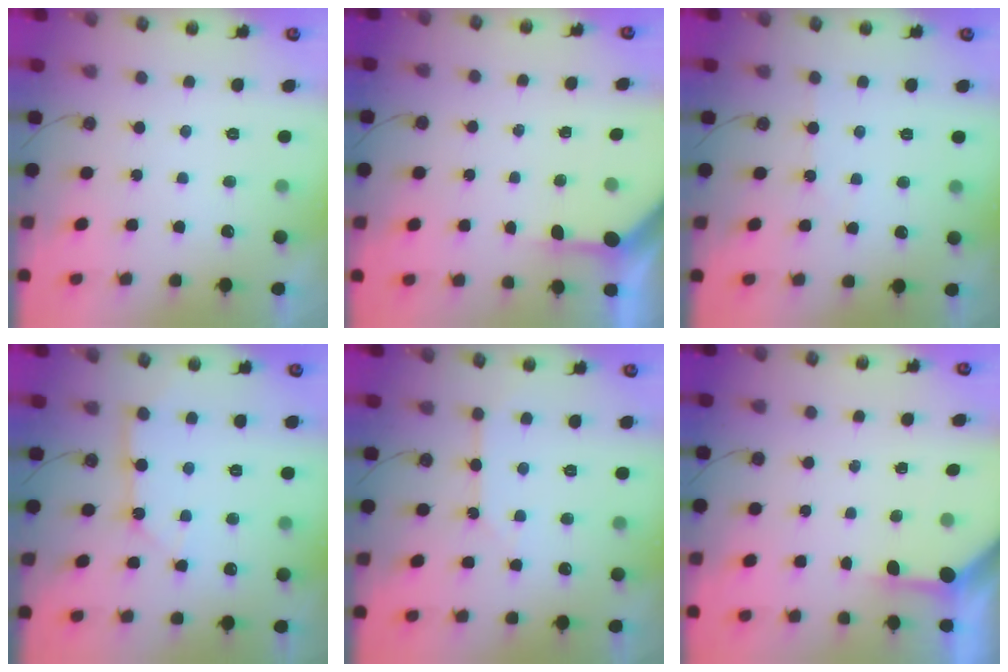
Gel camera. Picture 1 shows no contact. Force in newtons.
{"total": 4.3, "press": 4.3, "slide": 0.1}
{"total": 1.5, "press": 1.5, "slide": 0.3}
{"total": 7.4, "press": 7.4, "slide": 0.7}
{"total": 2.5, "press": 2.5, "slide": 0.4}
{"total": 3.4, "press": 3.3, "slide": 0.4}